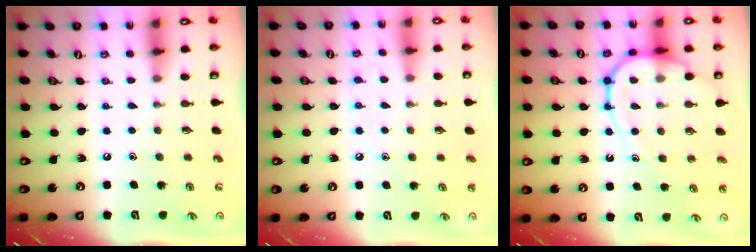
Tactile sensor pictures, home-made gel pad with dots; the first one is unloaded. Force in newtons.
{"total": 5.0, "press": 4.9, "slide": 1.0}
{"total": 11.8, "press": 11.7, "slide": 1.2}